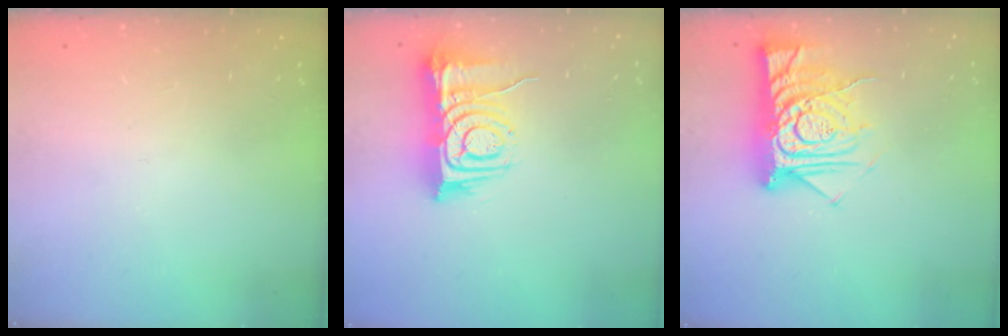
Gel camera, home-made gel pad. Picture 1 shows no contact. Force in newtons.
{"total": 10.2, "press": 10.2, "slide": 1.2}
{"total": 12.6, "press": 12.6, "slide": 1.1}